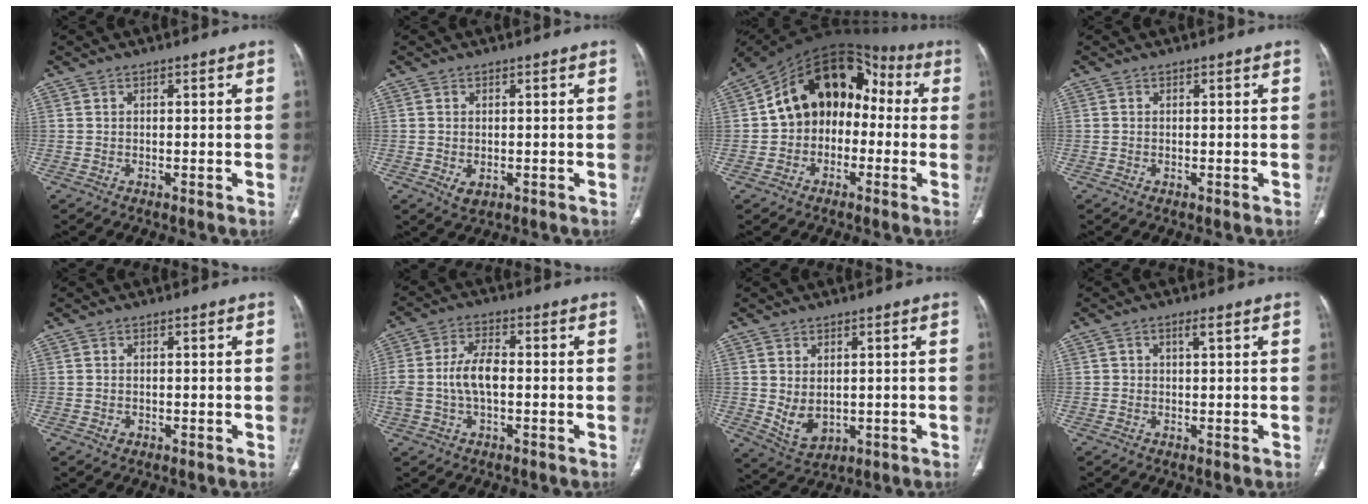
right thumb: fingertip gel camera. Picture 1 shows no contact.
{"total": 2.6, "force": [-0.5, 1.8, 1.8], "torque": [-0.030, -0.004, -0.002]}
{"total": 17.0, "force": [0.0, 12.5, 11.5], "torque": [-0.139, 0.056, -0.017]}
{"total": 0.0}
{"total": 1.1, "force": [-0.3, 1.0, 0.5], "torque": [-0.010, 0.003, -0.002]}
{"total": 7.5, "force": [-0.7, 3.9, 6.4], "torque": [-0.141, 0.020, -0.014]}
{"total": 6.2, "force": [0.2, 4.3, 4.5], "torque": [-0.074, -0.011, 0.026]}
{"total": 1.5, "force": [0.6, 0.6, 1.3], "torque": [-0.024, 0.003, 0.011]}